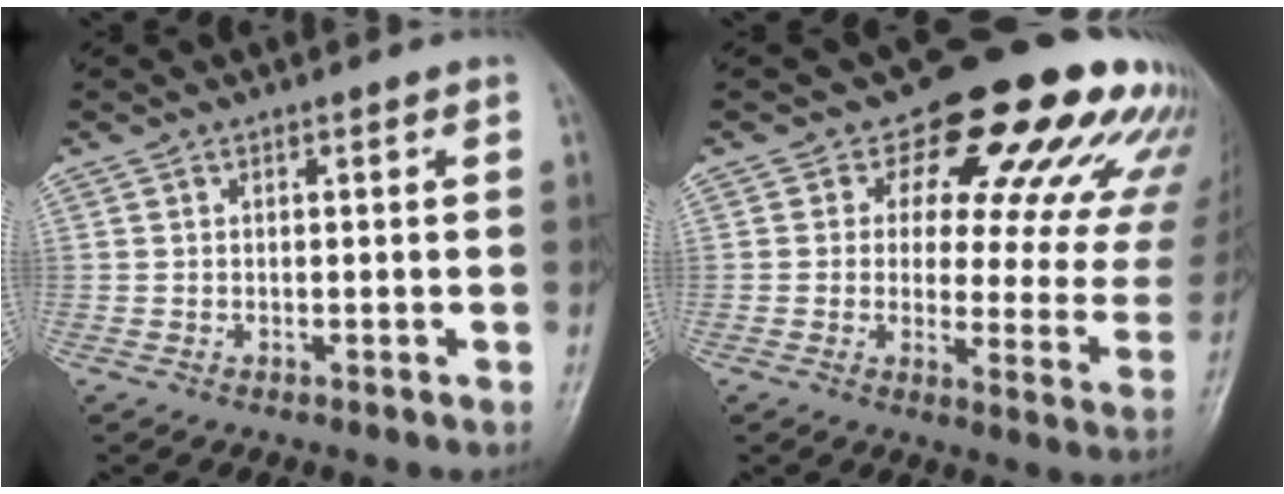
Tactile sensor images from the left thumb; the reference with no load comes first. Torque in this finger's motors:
{"motor_torque": [0.70, 0.80, 1.22, -1.20, 0.04]}